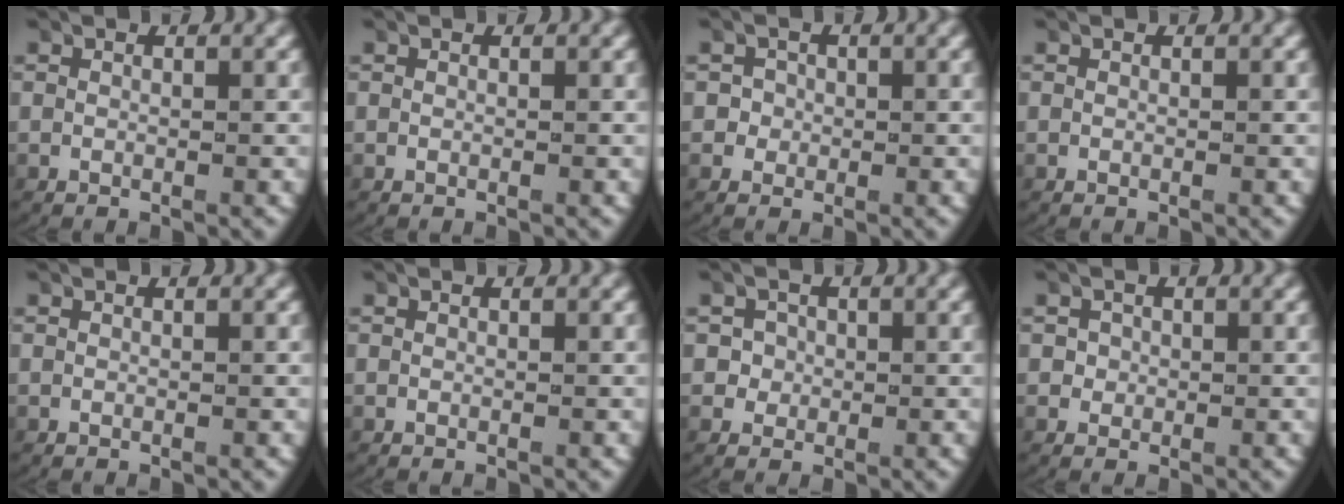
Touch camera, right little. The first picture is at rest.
{"total": 0.0}
{"total": 1.6, "force": [-0.2, 1.5, 0.4], "torque": [-0.018, -0.006, -0.002]}
{"total": 0.0}
{"total": 0.0}
{"total": 0.0}
{"total": 2.2, "force": [0.0, 2.1, 0.7], "torque": [-0.023, -0.008, 0.002]}
{"total": 1.1, "force": [0.0, 1.1, 0.4], "torque": [-0.018, -0.007, 0.003]}